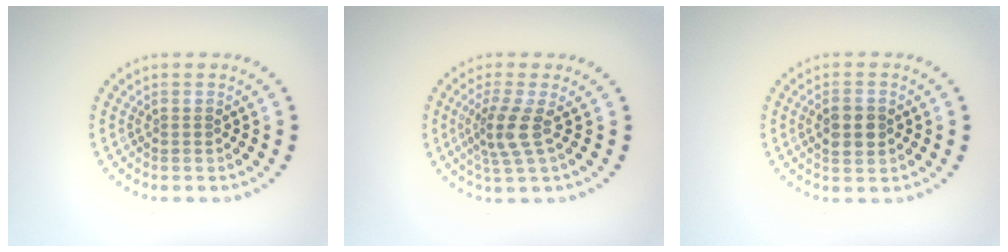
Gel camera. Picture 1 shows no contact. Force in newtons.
{"total": 2.9, "press": 2.2, "slide": 1.9}
{"total": 2.8, "press": 2.8, "slide": 0.1}